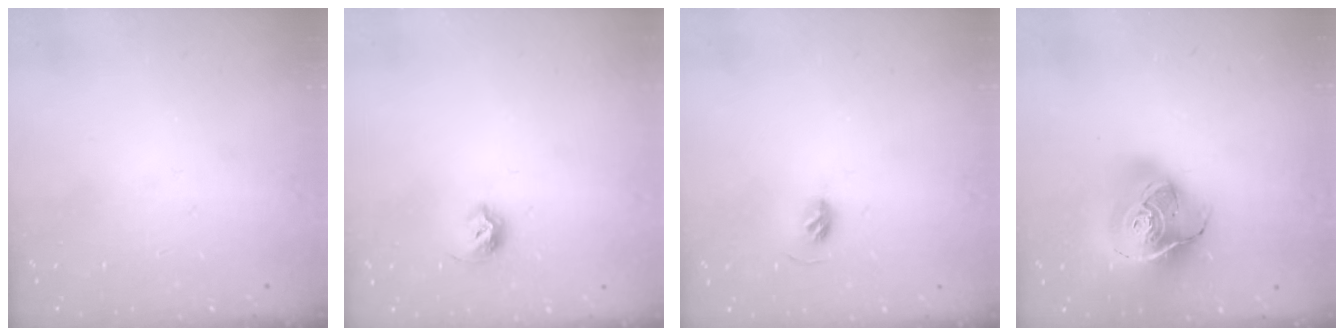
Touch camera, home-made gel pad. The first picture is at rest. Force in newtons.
{"total": 7.1, "press": 7.0, "slide": 0.8}
{"total": 4.9, "press": 4.8, "slide": 1.1}
{"total": 22.2, "press": 22.0, "slide": 2.8}